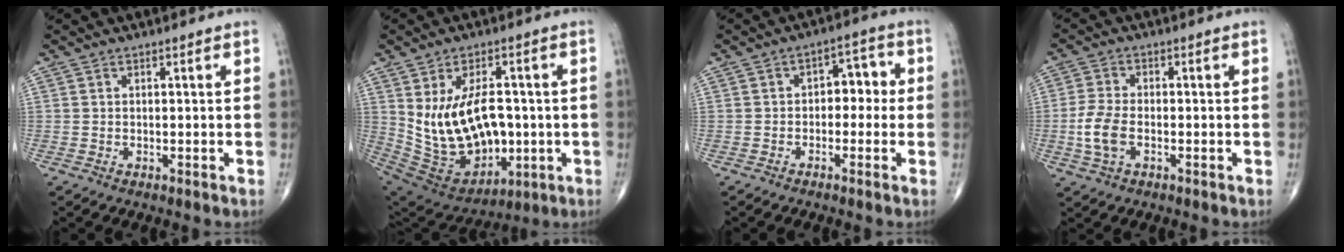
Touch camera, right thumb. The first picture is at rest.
{"total": 18.6, "force": [0.3, 11.9, 14.3], "torque": [-0.231, -0.001, 0.039]}
{"total": 5.6, "force": [-0.5, 3.8, 4.1], "torque": [-0.025, 0.025, -0.017]}
{"total": 6.3, "force": [-1.5, 3.5, 5.0], "torque": [-0.115, 0.008, -0.031]}